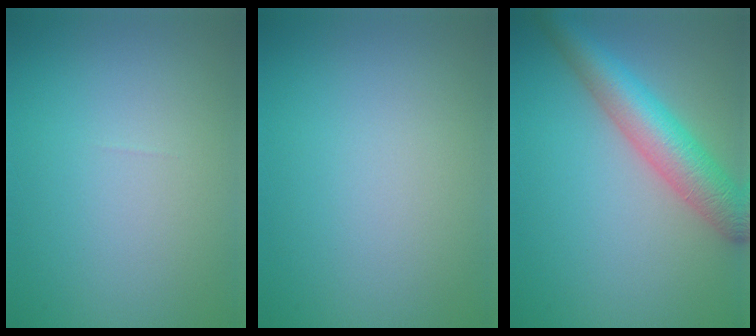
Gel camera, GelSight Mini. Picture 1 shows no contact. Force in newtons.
{"total": 0.0}
{"total": 6.1, "press": 6.1, "slide": 0.2}